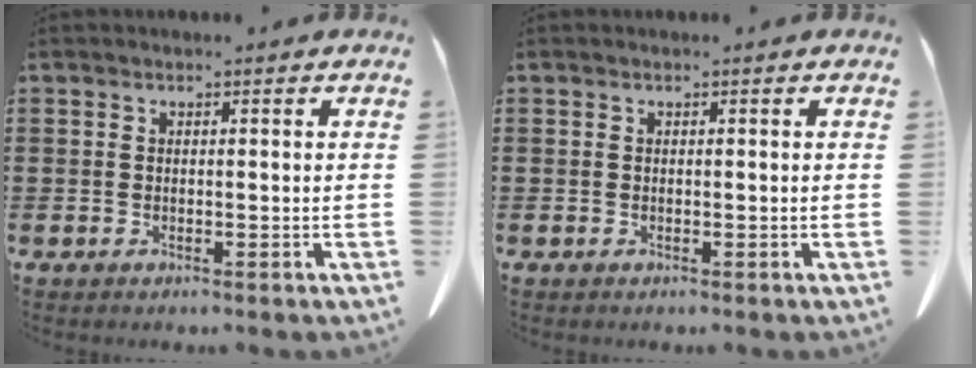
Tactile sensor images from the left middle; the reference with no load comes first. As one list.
[{"total": 0.0}]